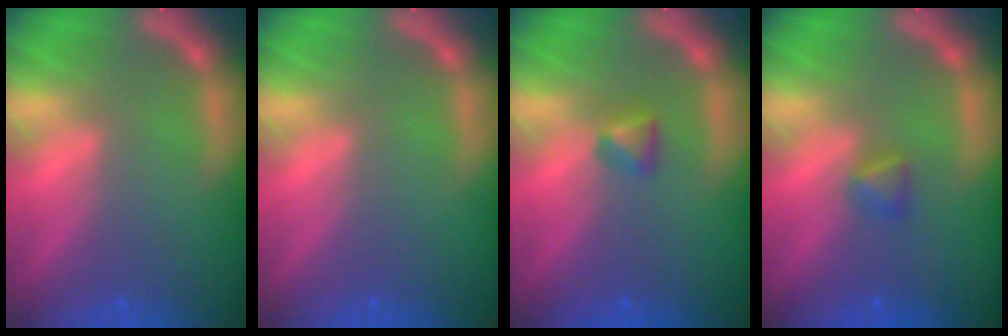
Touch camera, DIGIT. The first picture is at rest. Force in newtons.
{"total": 0.0}
{"total": 1.4}
{"total": 1.4}